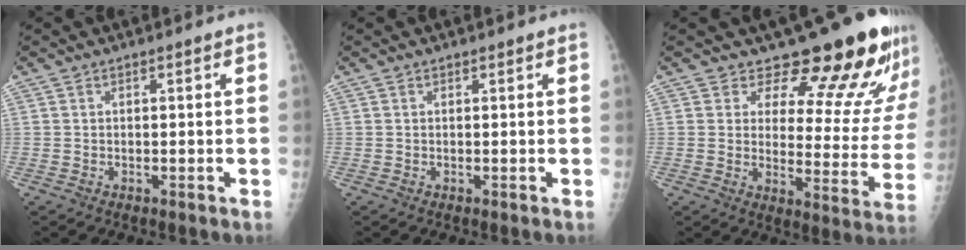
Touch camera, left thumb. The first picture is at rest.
{"total": 0.0}
{"total": 17.3, "force": [14.7, 5.9, 6.9], "torque": [-0.040, -0.122, 0.175]}